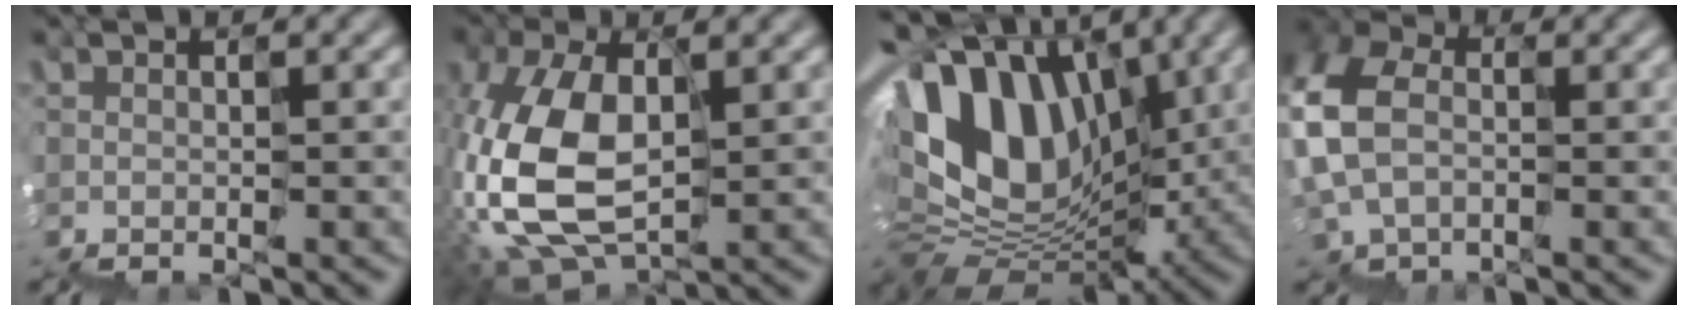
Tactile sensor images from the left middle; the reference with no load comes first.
{"total": 8.6, "force": [0.0, 5.4, 6.7], "torque": [-0.190, 0.014, -0.001]}
{"total": 11.0, "force": [3.8, 7.7, 6.8], "torque": [-0.119, 0.031, 0.059]}
{"total": 5.9, "force": [0.6, 4.9, 3.2], "torque": [-0.103, 0.025, 0.011]}